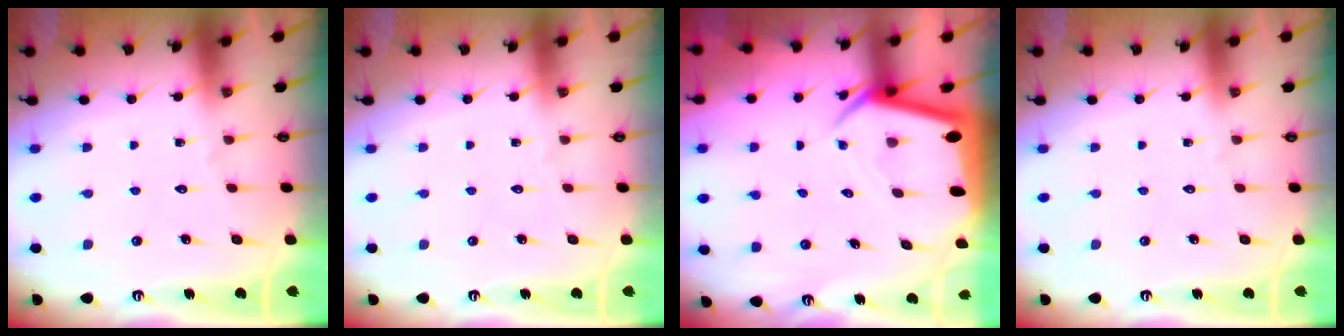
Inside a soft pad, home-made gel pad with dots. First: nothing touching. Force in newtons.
{"total": 0.0}
{"total": 4.0, "press": 3.9, "slide": 0.4}
{"total": 0.0}